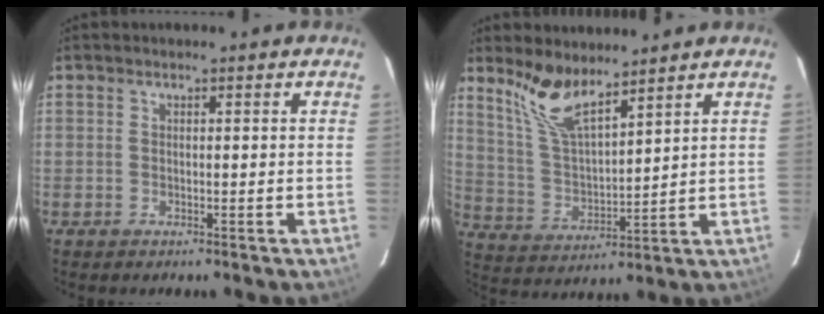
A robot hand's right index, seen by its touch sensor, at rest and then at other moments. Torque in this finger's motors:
{"motor_torque": [0.07, 0.53, 0.18, 0.07]}